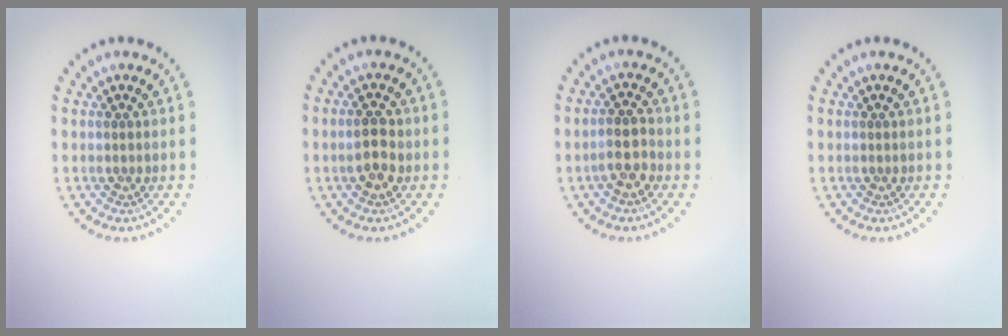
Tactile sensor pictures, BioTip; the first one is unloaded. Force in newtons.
{"total": 2.7, "press": 2.7, "slide": 0.1}
{"total": 2.1, "press": 1.9, "slide": 0.9}
{"total": 0.0}